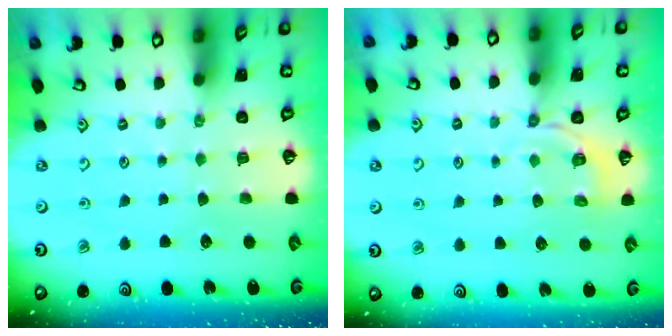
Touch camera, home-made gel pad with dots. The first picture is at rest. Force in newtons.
{"total": 2.8, "press": 2.1, "slide": 1.8}